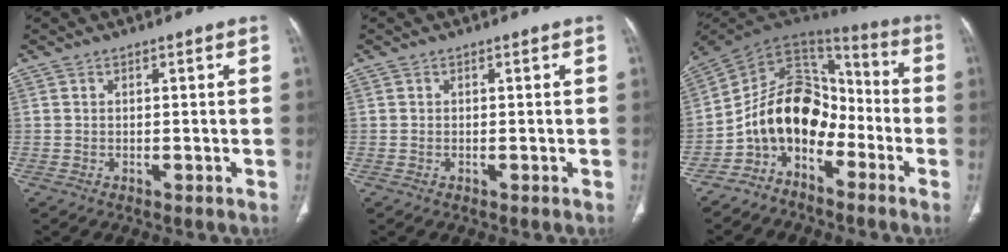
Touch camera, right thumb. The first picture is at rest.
{"total": 0.0}
{"total": 14.7, "force": [-6.3, 9.8, 8.9], "torque": [-0.125, 0.097, -0.126]}